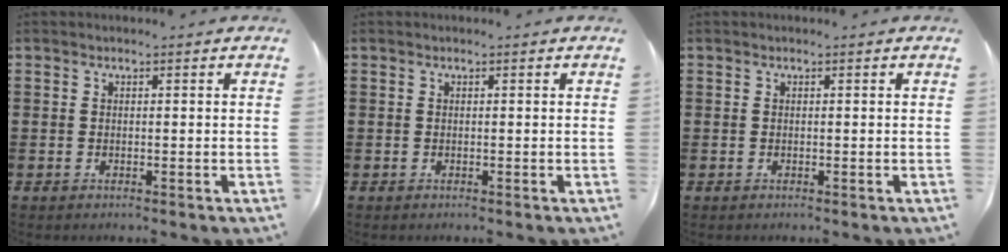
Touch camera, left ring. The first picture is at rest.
{"total": 0.0}
{"total": 0.0}